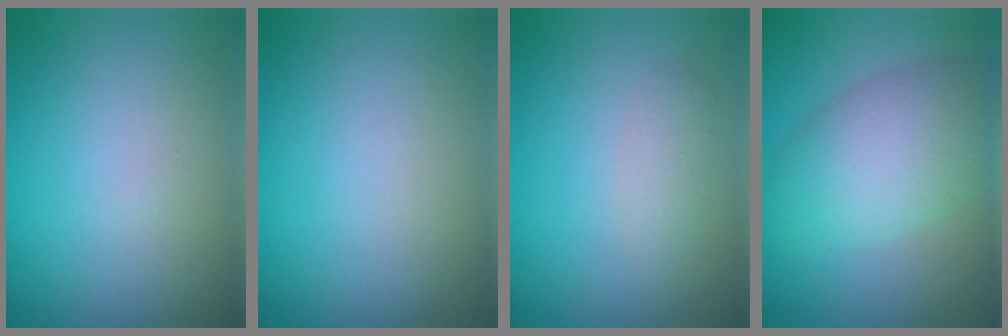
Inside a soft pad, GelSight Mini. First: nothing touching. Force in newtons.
{"total": 0.0}
{"total": 1.5, "press": 1.5, "slide": 0.1}
{"total": 6.8, "press": 6.8, "slide": 0.3}